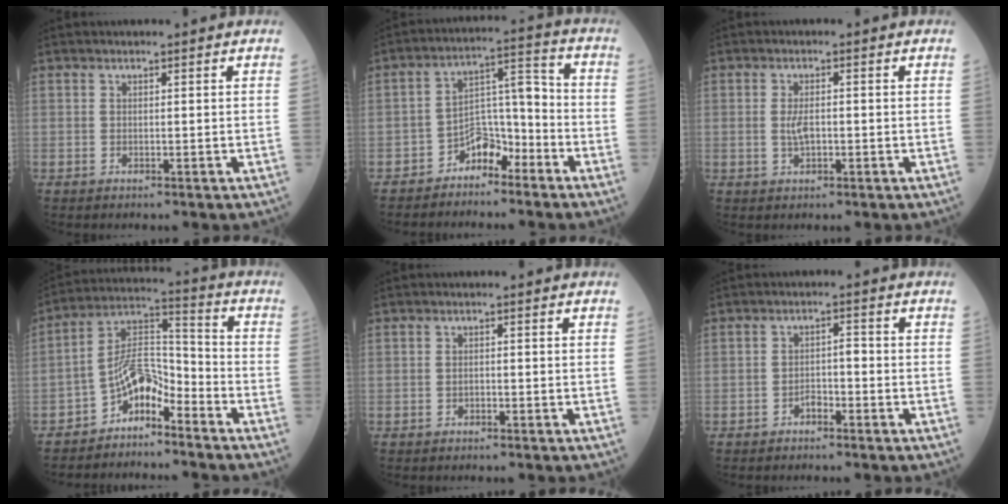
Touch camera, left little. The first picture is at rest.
{"total": 6.7, "force": [-4.8, 3.5, 3.1], "torque": [-0.049, 0.033, -0.086]}
{"total": 2.4, "force": [-0.3, 1.0, 2.2], "torque": [-0.050, 0.000, -0.005]}
{"total": 6.9, "force": [-5.0, 2.7, 3.8], "torque": [-0.076, 0.030, -0.100]}
{"total": 0.6, "force": [-0.4, 0.3, 0.3], "torque": [-0.006, 0.001, -0.007]}
{"total": 2.2, "force": [-1.5, 1.0, 1.2], "torque": [-0.017, 0.008, -0.028]}